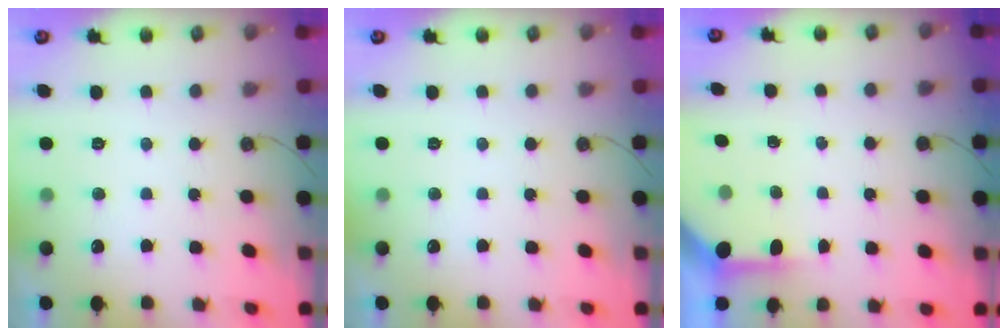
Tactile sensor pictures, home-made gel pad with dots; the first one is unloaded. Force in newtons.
{"total": 0.0}
{"total": 4.0, "press": 4.0, "slide": 0.4}